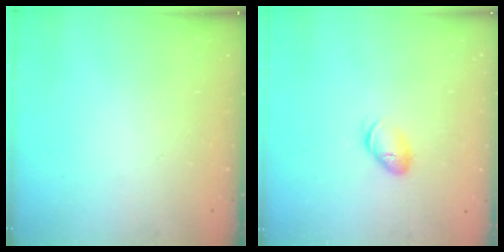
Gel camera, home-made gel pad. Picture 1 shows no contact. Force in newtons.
{"total": 7.4, "press": 7.4, "slide": 0.8}